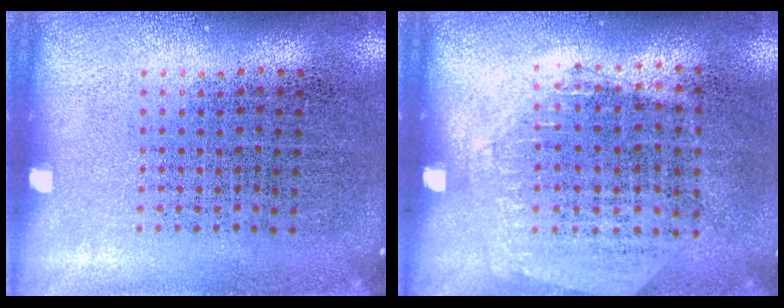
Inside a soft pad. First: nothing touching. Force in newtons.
{"total": 1.3, "press": 1.2, "slide": 0.6}